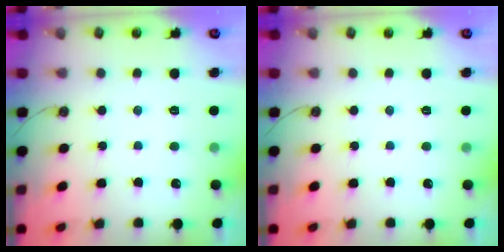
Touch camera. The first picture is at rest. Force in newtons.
{"total": 0.0}